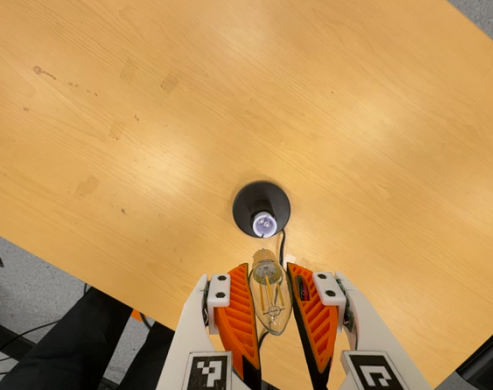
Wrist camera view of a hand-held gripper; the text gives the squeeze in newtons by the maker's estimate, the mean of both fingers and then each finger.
{"total": 12.5, "left": 13.1, "right": 12.0}